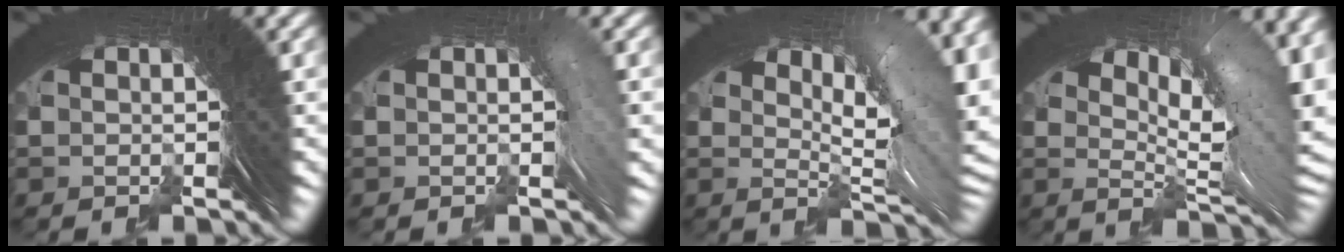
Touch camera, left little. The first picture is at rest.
{"total": 0.8, "force": [-0.2, -0.2, 0.8], "torque": [-0.012, 0.010, -0.005]}
{"total": 7.2, "force": [1.6, 1.9, 6.8], "torque": [-0.065, 0.000, 0.030]}
{"total": 8.0, "force": [2.2, 2.0, 7.4], "torque": [-0.082, -0.001, 0.041]}